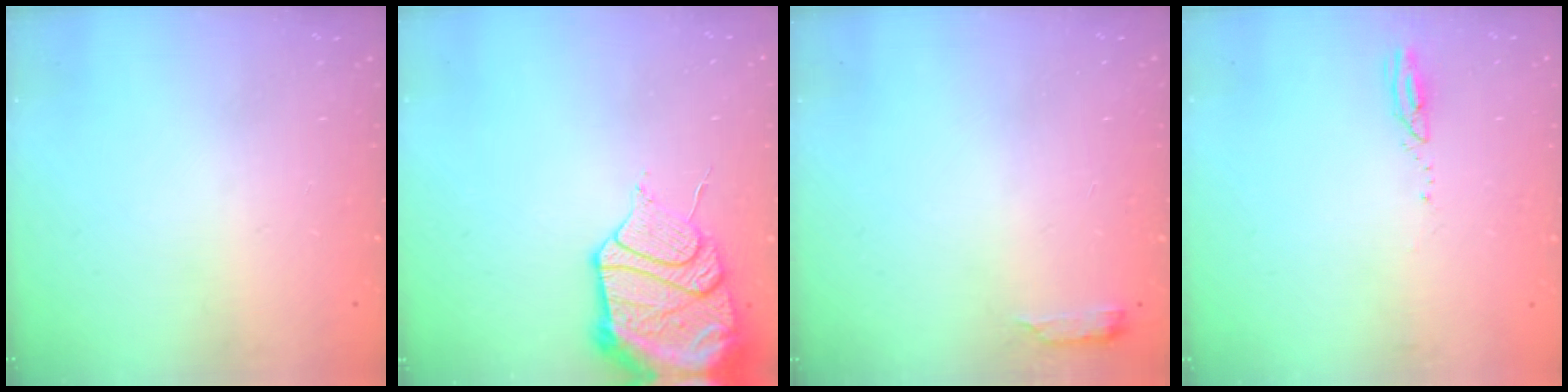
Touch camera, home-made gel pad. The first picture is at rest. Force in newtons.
{"total": 16.9, "press": 16.3, "slide": 4.2}
{"total": 2.6, "press": 2.6, "slide": 0.5}
{"total": 2.4, "press": 2.4, "slide": 0.3}